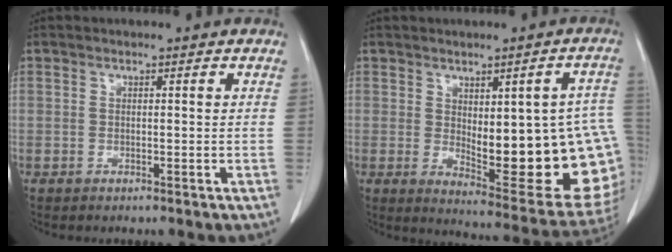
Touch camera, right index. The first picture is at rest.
{"total": 20.6, "force": [-0.7, 5.3, 19.9], "torque": [-0.178, 0.004, 0.016]}